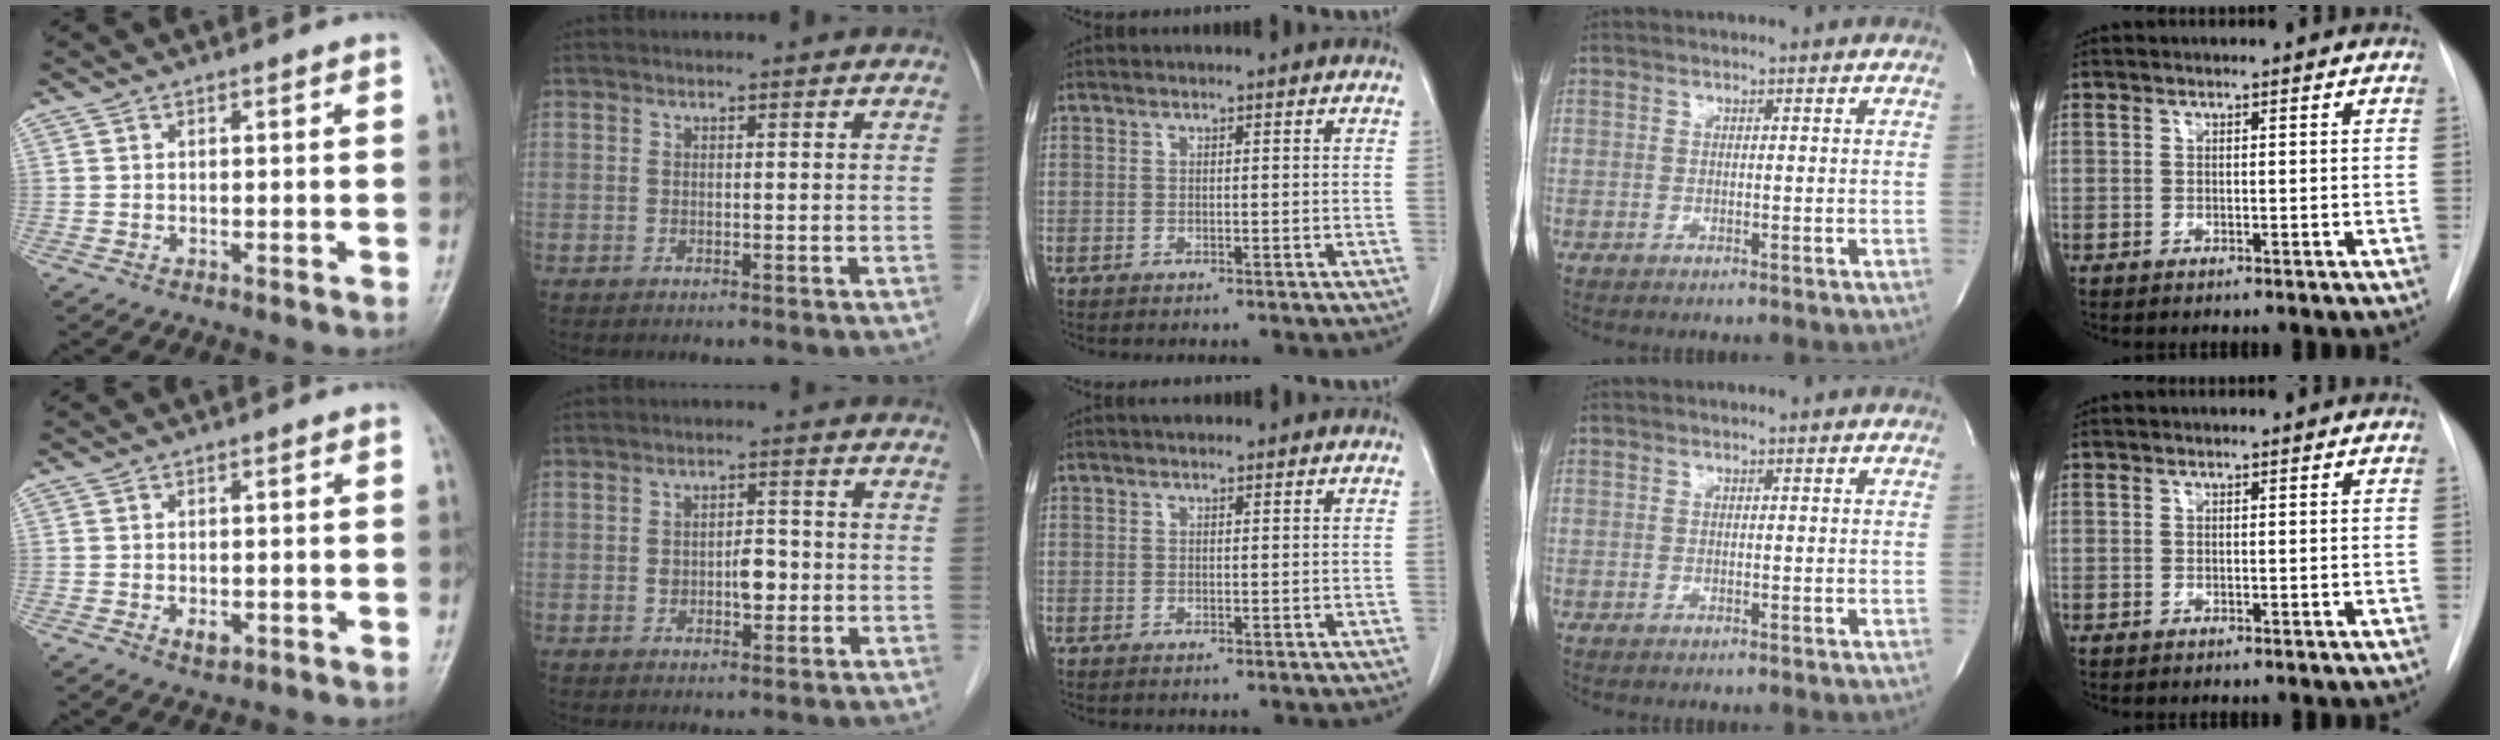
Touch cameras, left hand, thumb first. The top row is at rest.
{"thumb": {"total": 2.4, "force": [-0.7, 1.5, 1.8], "torque": [-0.022, -0.001, -0.007]}, "index": {"total": 3.6, "force": [-0.7, 1.9, 3.0], "torque": [-0.048, 0.007, -0.008]}, "middle": {"total": 1.0, "force": [0.8, 0.4, 0.4], "torque": [-0.013, 0.008, 0.013]}}